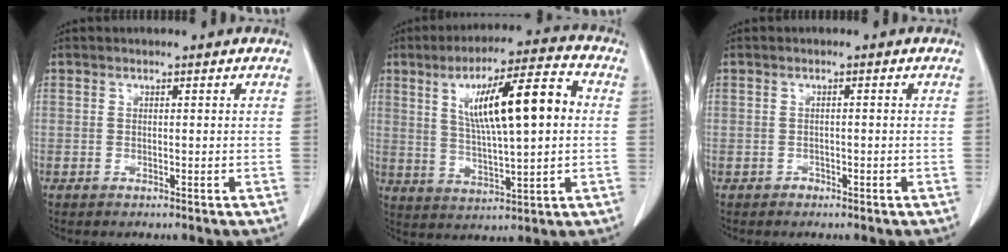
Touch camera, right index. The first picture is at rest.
{"total": 15.0, "force": [2.9, 2.7, 14.5], "torque": [-0.245, 0.024, 0.051]}
{"total": 1.4, "force": [-0.7, 1.1, 0.4], "torque": [-0.011, 0.004, -0.009]}